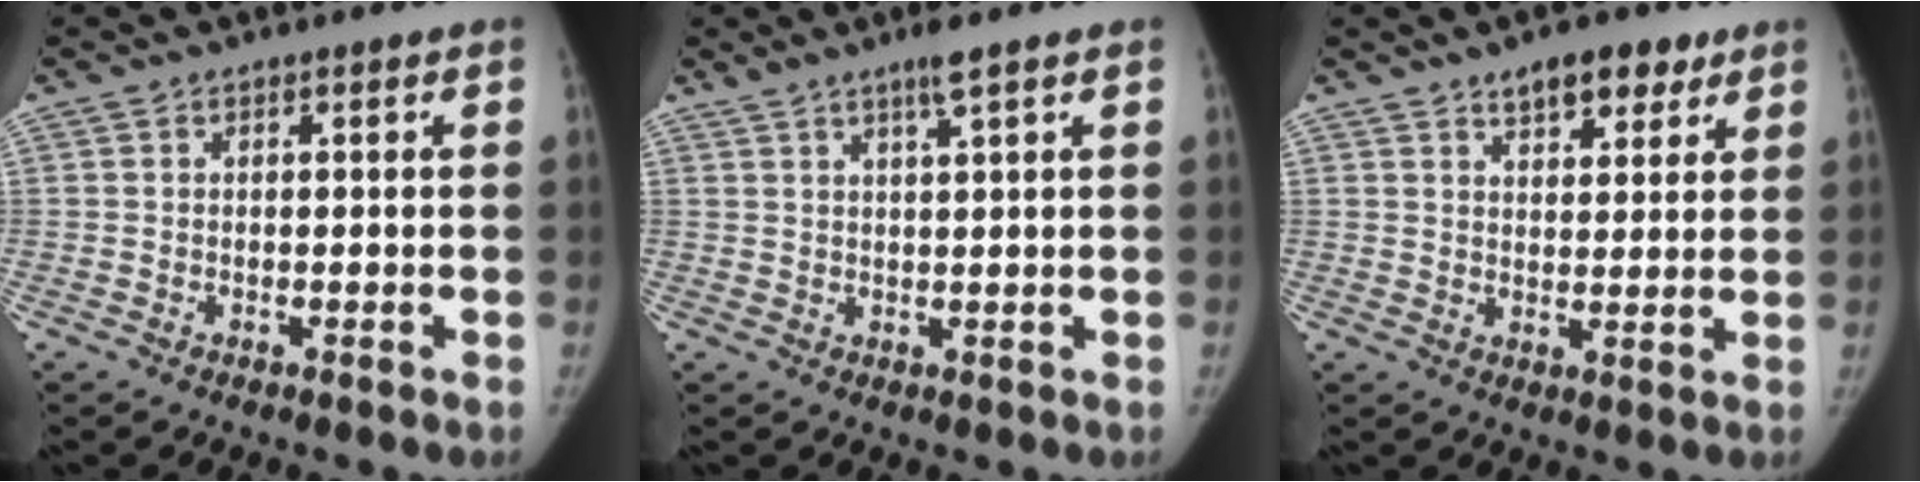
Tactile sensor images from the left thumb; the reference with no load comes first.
{"total": 3.7, "force": [2.5, 0.0, 2.8], "torque": [-0.056, -0.005, 0.048]}
{"total": 7.5, "force": [4.8, 3.7, 4.4], "torque": [-0.032, -0.022, 0.068]}